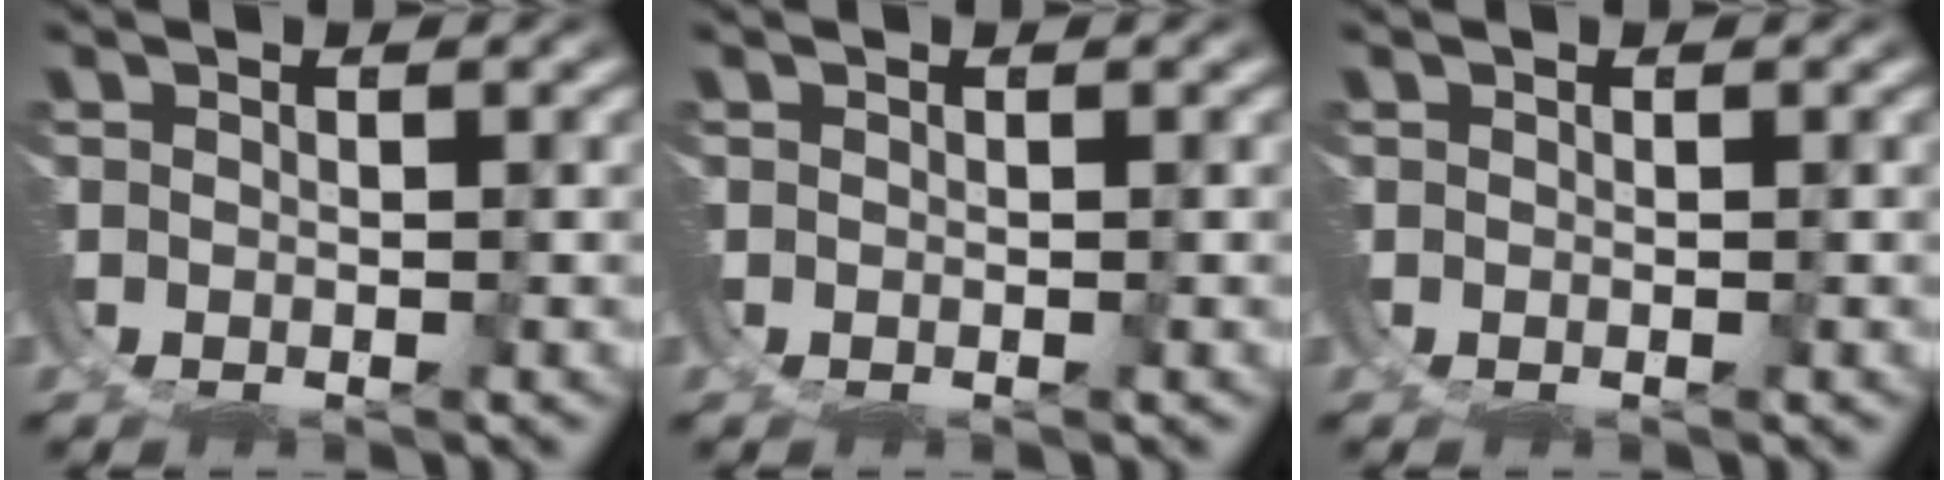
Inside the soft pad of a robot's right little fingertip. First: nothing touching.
{"total": 0.0}
{"total": 0.0}